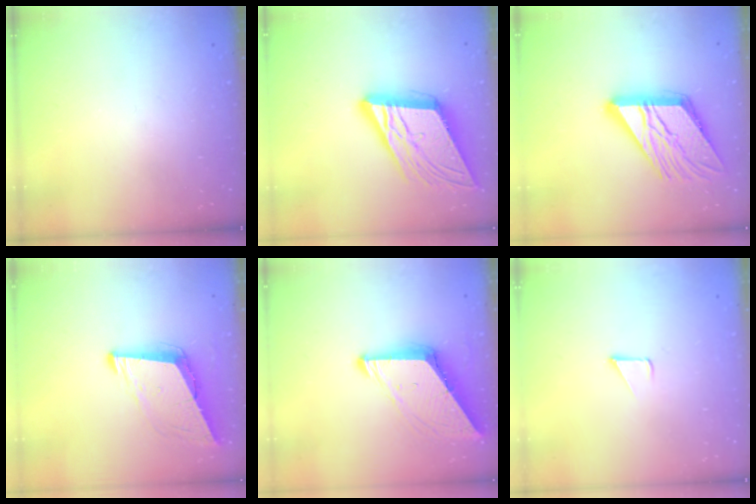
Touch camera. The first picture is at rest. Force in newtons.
{"total": 18.0, "press": 17.6, "slide": 3.8}
{"total": 19.0, "press": 18.9, "slide": 2.0}
{"total": 9.0, "press": 8.1, "slide": 3.8}
{"total": 8.6, "press": 8.6, "slide": 0.9}
{"total": 1.7, "press": 1.7, "slide": 0.1}